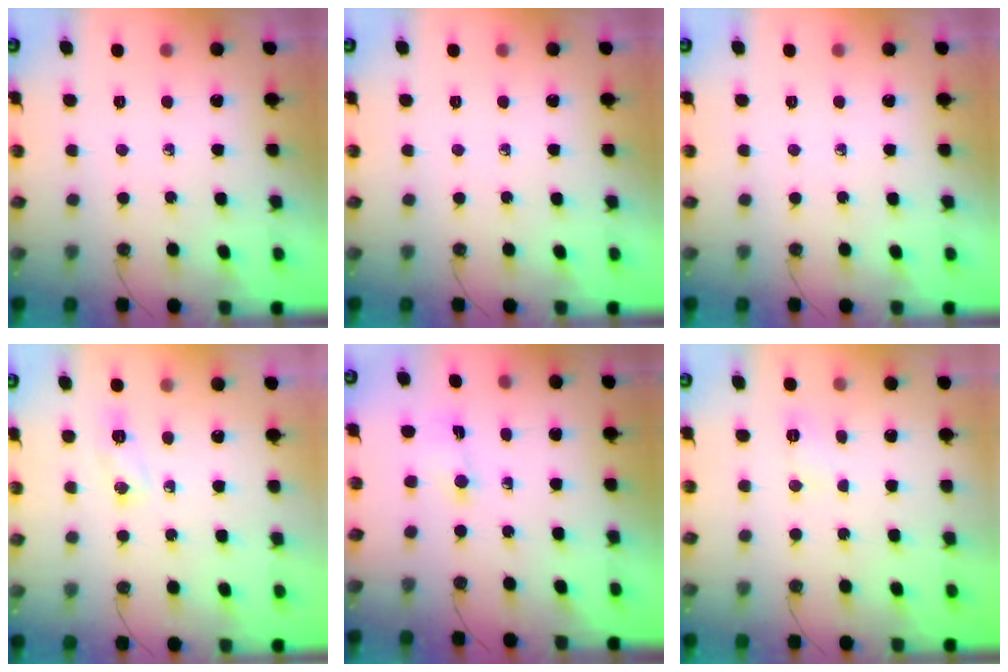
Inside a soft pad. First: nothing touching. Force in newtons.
{"total": 0.0}
{"total": 0.0}
{"total": 4.7, "press": 4.6, "slide": 0.6}
{"total": 0.8, "press": 0.8, "slide": 0.2}
{"total": 6.0, "press": 5.9, "slide": 0.8}